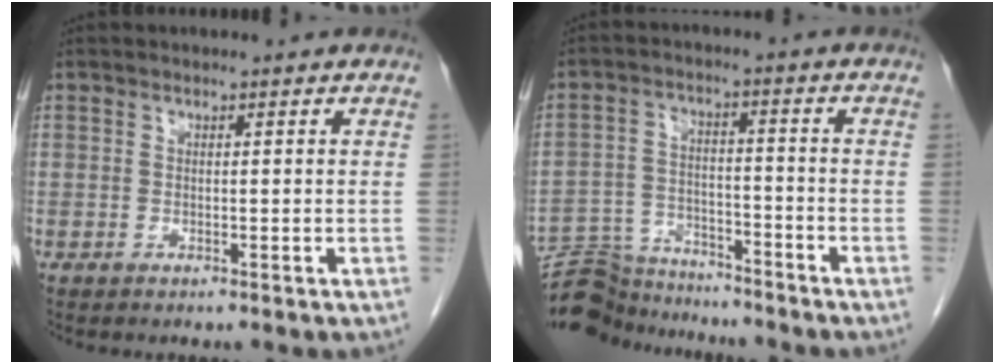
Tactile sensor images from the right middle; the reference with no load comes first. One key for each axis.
{"total": 9.9, "fx": -9.6, "fy": 2.6, "fz": 0.2, "tx": -0.005, "ty": 0.023, "tz": -0.163}